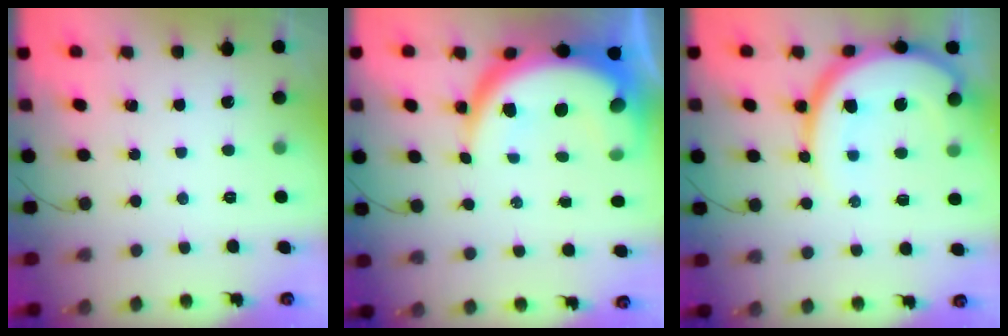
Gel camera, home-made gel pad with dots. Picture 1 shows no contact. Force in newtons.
{"total": 14.2, "press": 14.2, "slide": 1.3}
{"total": 15.6, "press": 15.5, "slide": 1.6}